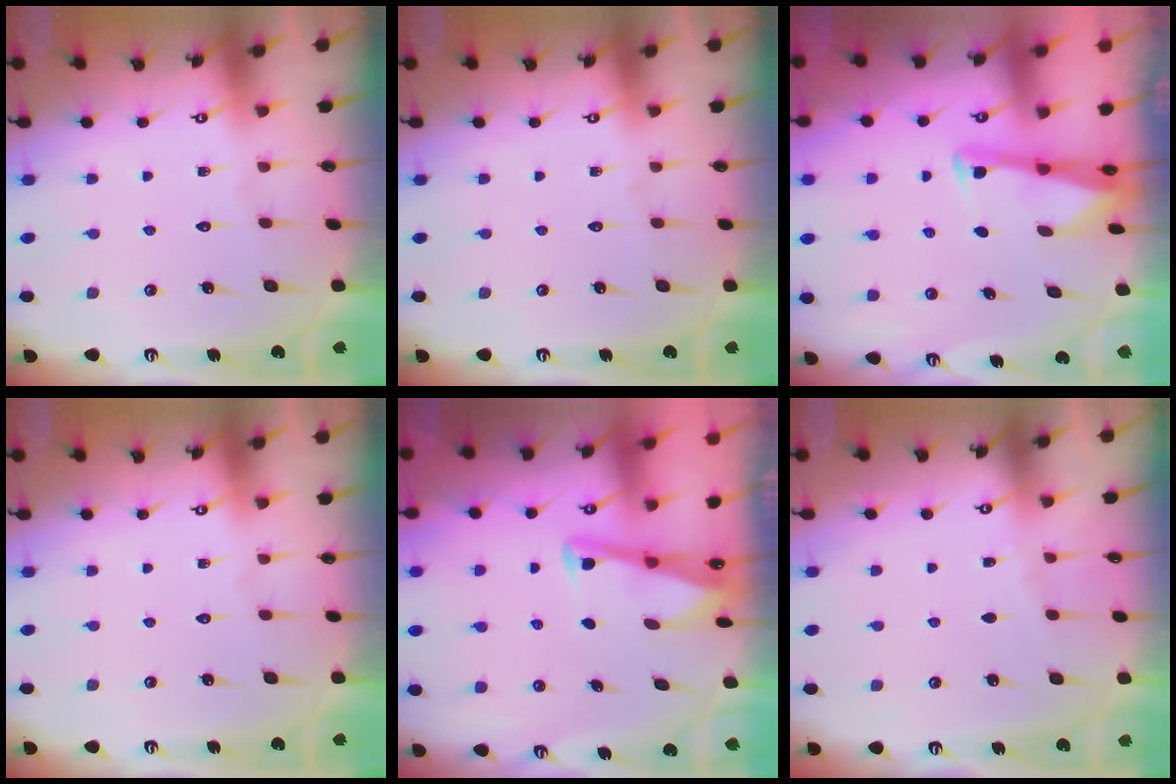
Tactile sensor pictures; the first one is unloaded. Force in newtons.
{"total": 0.0}
{"total": 2.8, "press": 2.8, "slide": 0.2}
{"total": 0.0}
{"total": 3.0, "press": 2.9, "slide": 0.4}
{"total": 1.9, "press": 1.9, "slide": 0.4}